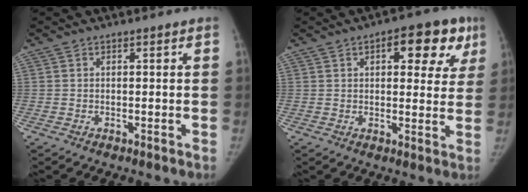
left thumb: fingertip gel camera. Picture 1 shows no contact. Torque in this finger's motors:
{"motor_torque": [0.03, 0.05, 0.17, 0.47, 0.05]}